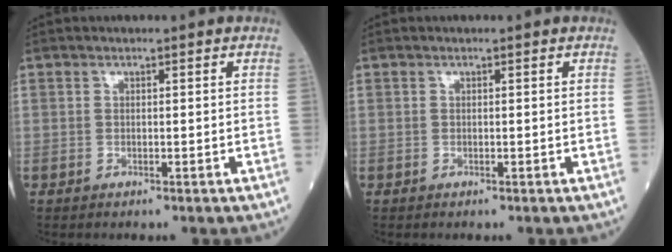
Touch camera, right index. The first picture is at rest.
{"total": 0.0}